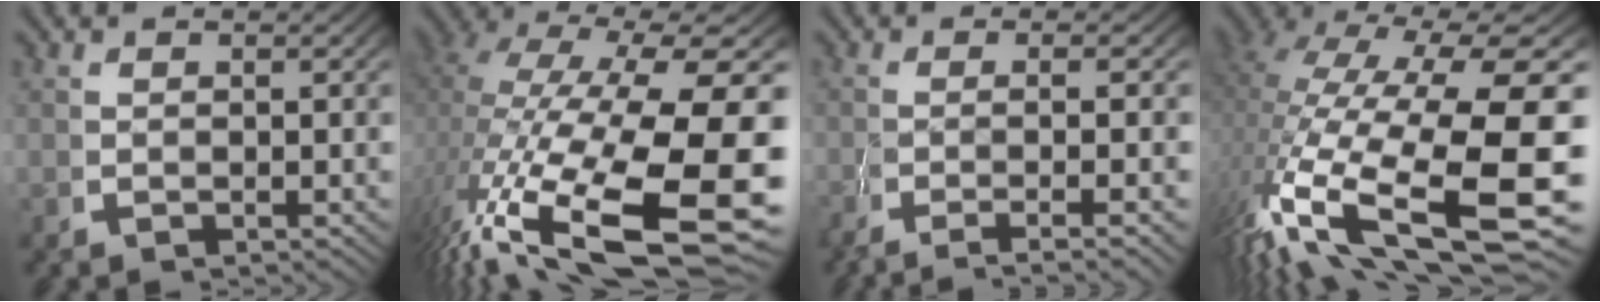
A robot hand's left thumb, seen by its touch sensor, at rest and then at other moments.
{"total": 16.8, "force": [-4.5, 8.5, 13.8], "torque": [-0.292, -0.073, -0.023]}
{"total": 5.3, "force": [-2.8, 1.1, 4.3], "torque": [-0.079, -0.012, -0.041]}
{"total": 17.9, "force": [-1.3, 9.7, 15.0], "torque": [-0.305, -0.072, 0.025]}